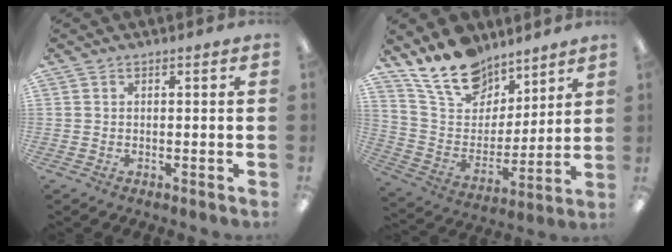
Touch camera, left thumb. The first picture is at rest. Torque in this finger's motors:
{"motor_torque": [0.31, 0.10, 1.39, -1.38, 0.08]}